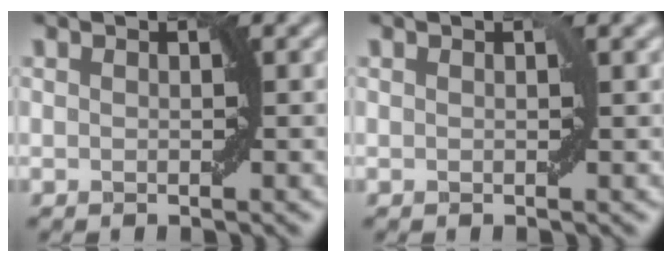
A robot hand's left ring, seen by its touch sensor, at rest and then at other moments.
{"total": 0.7, "force": [0.3, 0.0, 0.6], "torque": [-0.006, 0.002, 0.006]}